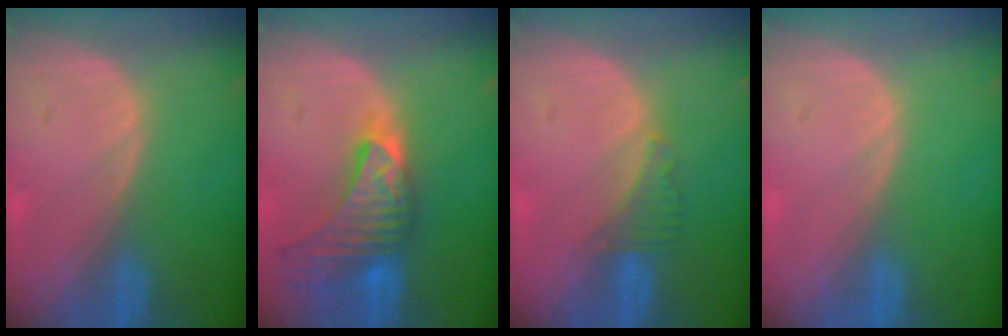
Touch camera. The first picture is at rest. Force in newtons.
{"total": 8.9, "press": 8.4, "slide": 3.0}
{"total": 2.7, "press": 2.6, "slide": 0.7}
{"total": 0.0}